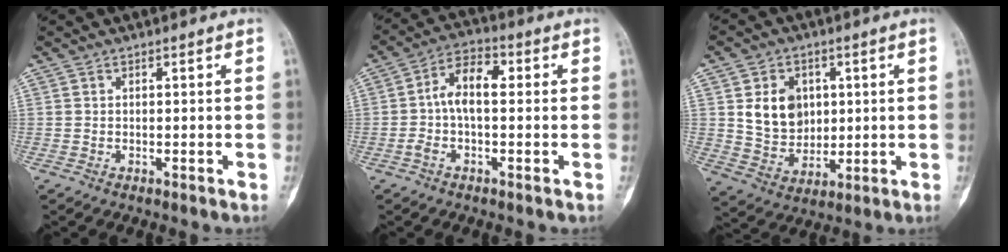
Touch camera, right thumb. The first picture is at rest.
{"total": 8.0, "force": [0.1, 4.3, 6.8], "torque": [-0.123, 0.031, -0.008]}
{"total": 10.6, "force": [2.3, 8.5, 5.9], "torque": [-0.054, -0.014, 0.053]}